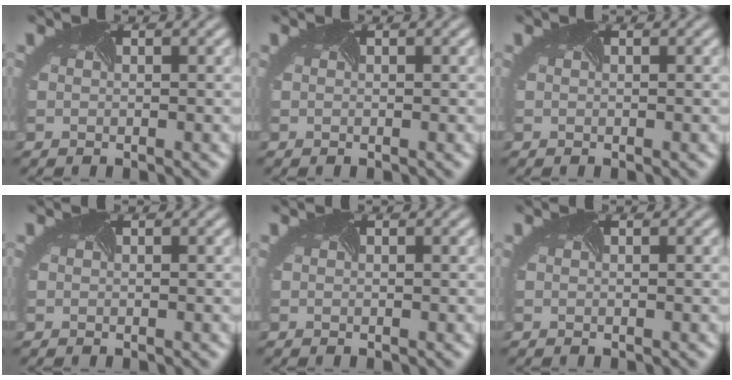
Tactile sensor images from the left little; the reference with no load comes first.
{"total": 0.0}
{"total": 0.0}
{"total": 0.0}
{"total": 0.0}
{"total": 0.0}